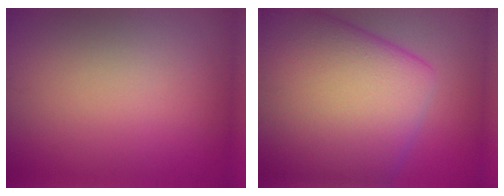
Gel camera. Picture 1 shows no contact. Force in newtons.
{"total": 16.5, "press": 16.5, "slide": 0.5}